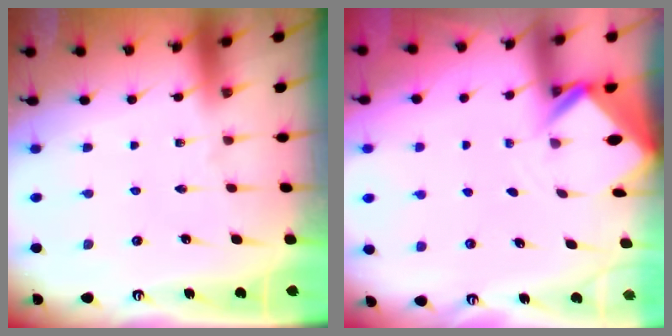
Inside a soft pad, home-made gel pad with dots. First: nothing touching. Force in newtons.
{"total": 2.6, "press": 2.6, "slide": 0.1}